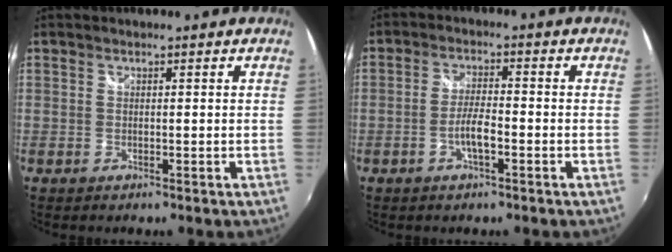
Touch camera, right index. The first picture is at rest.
{"total": 4.2, "force": [-2.0, 0.8, 3.7], "torque": [-0.076, 0.002, -0.035]}